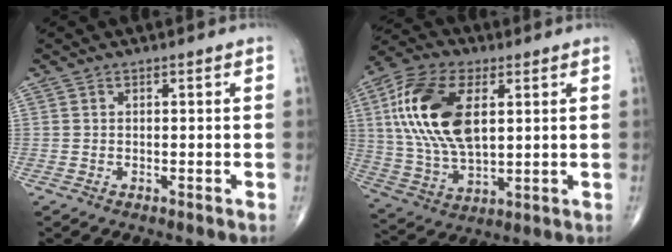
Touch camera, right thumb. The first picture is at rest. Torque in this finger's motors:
{"motor_torque": [1.03, 3.98, 2.13, 0.30, 0.25]}